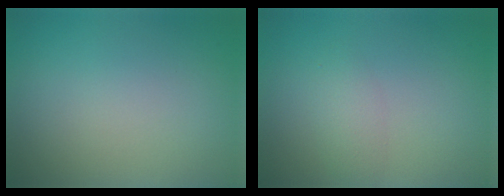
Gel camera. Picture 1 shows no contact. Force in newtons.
{"total": 1.6, "press": 1.6, "slide": 0.1}